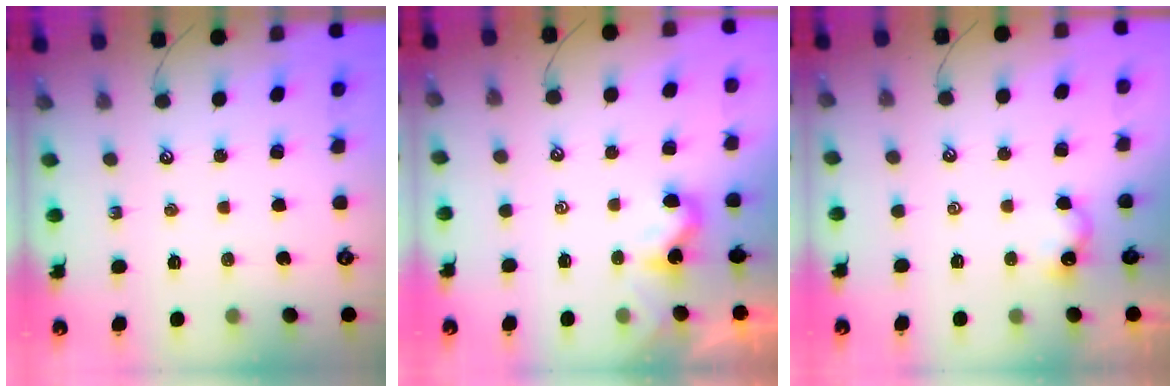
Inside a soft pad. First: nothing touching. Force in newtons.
{"total": 1.1, "press": 1.1, "slide": 0.3}
{"total": 2.4, "press": 2.4, "slide": 0.2}